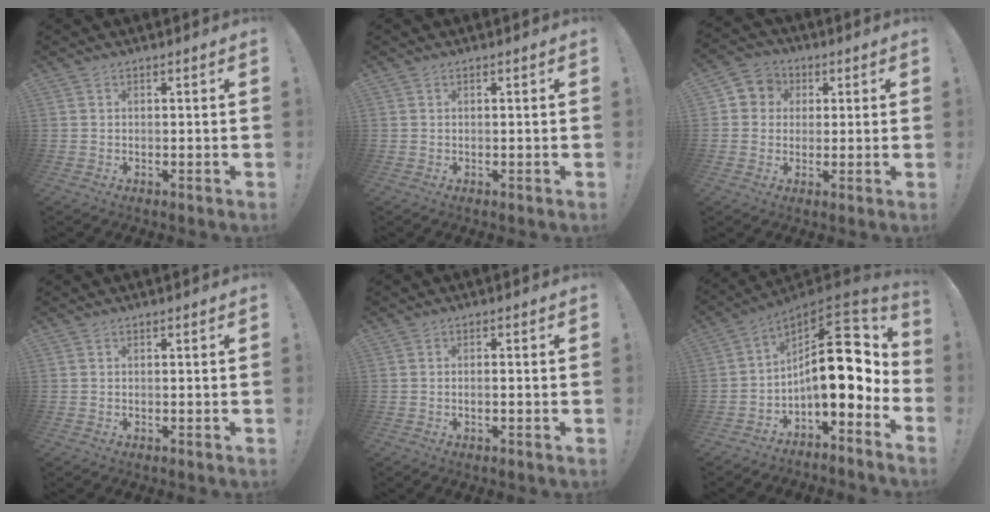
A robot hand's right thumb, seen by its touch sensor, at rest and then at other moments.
{"total": 0.0}
{"total": 6.2, "force": [0.1, 6.1, 1.5], "torque": [-0.011, 0.007, 0.004]}
{"total": 0.0}
{"total": 1.2, "force": [-0.6, 0.1, 1.1], "torque": [-0.012, -0.002, -0.014]}
{"total": 19.7, "force": [1.9, 9.0, 17.4], "torque": [-0.255, -0.020, 0.035]}